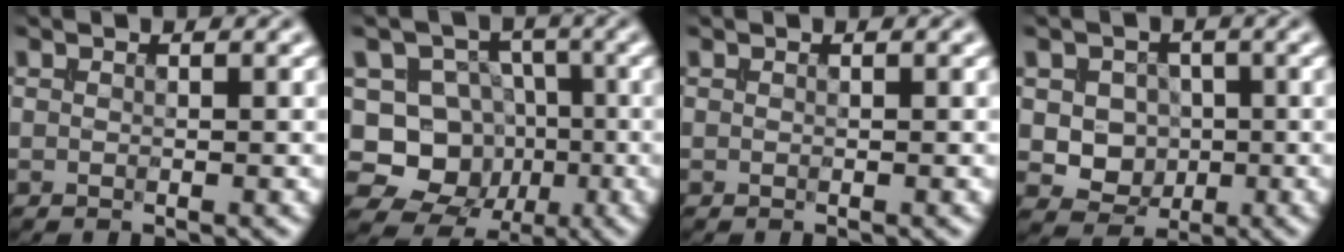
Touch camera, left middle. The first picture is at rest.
{"total": 9.9, "force": [-1.5, 9.0, 3.9], "torque": [-0.052, 0.018, -0.049]}
{"total": 0.0}
{"total": 3.9, "force": [-0.1, 3.4, 1.8], "torque": [-0.017, -0.003, -0.010]}